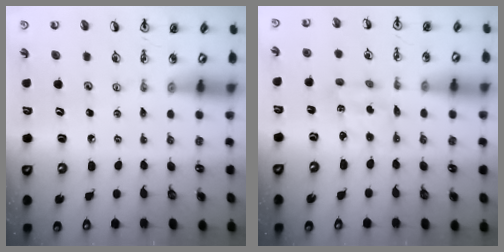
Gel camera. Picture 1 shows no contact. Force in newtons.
{"total": 2.2, "press": 2.1, "slide": 0.7}